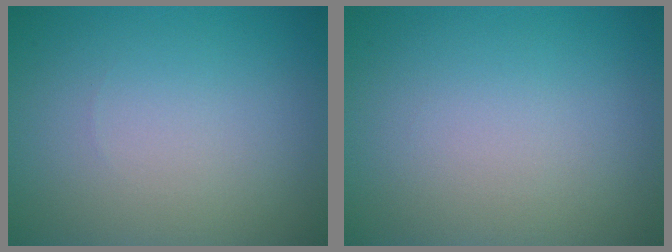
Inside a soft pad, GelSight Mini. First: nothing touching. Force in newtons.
{"total": 0.0}